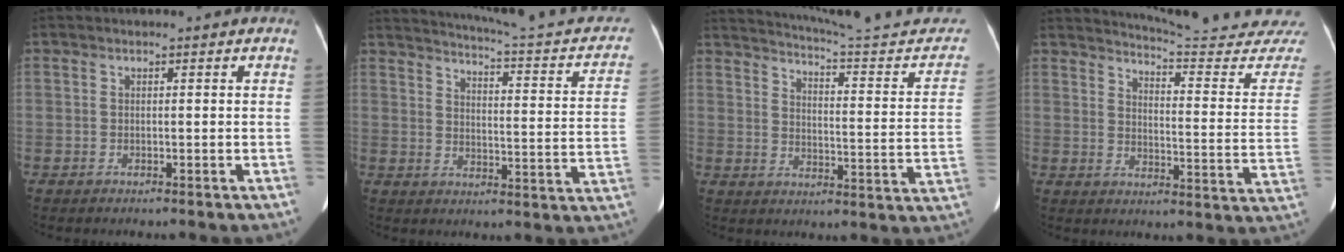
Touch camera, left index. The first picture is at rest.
{"total": 18.3, "force": [15.3, 2.6, 9.7], "torque": [-0.137, -0.027, 0.168]}
{"total": 23.8, "force": [22.4, 0.7, 8.1], "torque": [-0.112, -0.079, 0.275]}
{"total": 22.1, "force": [21.6, -0.6, 4.5], "torque": [-0.062, -0.145, 0.247]}